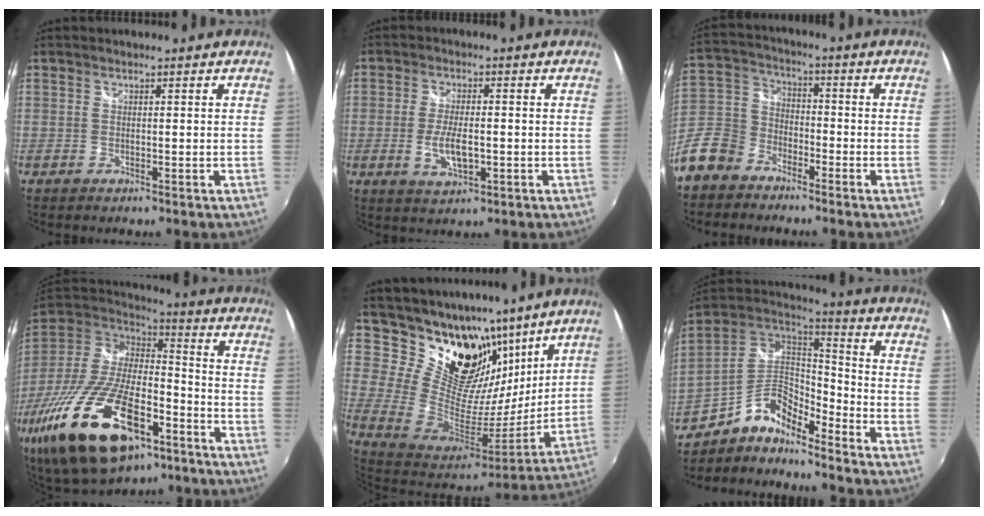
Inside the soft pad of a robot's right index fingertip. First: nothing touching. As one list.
[{"total": 6.0, "force": [-1.3, 2.4, 5.3], "torque": [-0.108, -0.008, -0.021]}, {"total": 13.5, "force": [-9.0, 8.9, 4.9], "torque": [-0.138, 0.028, -0.178]}, {"total": 31.0, "force": [-16.4, 13.7, 22.4], "torque": [-0.453, -0.040, -0.273]}, {"total": 22.5, "force": [15.7, 12.6, 9.9], "torque": [-0.203, -0.023, 0.289]}, {"total": 10.9, "force": [-7.7, 4.5, 6.3], "torque": [-0.136, 0.026, -0.154]}]